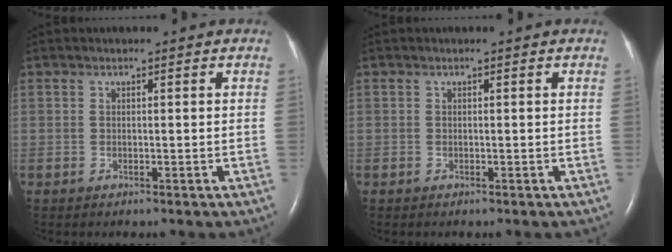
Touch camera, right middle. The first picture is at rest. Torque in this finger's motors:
{"motor_torque": [-0.14, -0.17, -0.38, -0.21]}